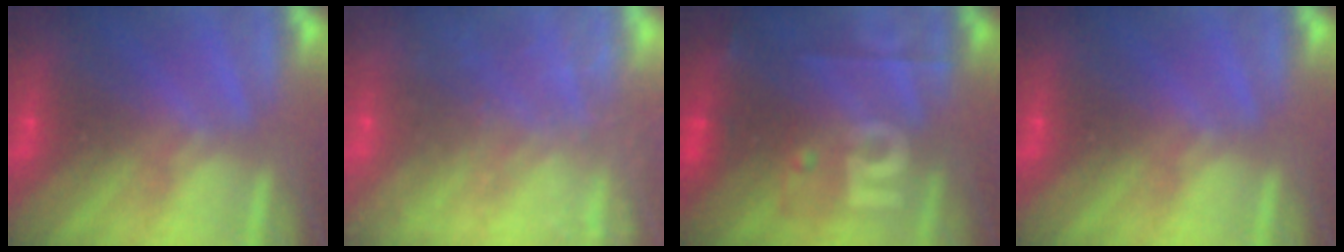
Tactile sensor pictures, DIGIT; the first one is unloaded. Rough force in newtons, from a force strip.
{"total": 6.9}
{"total": 2.4}
{"total": 0.0}